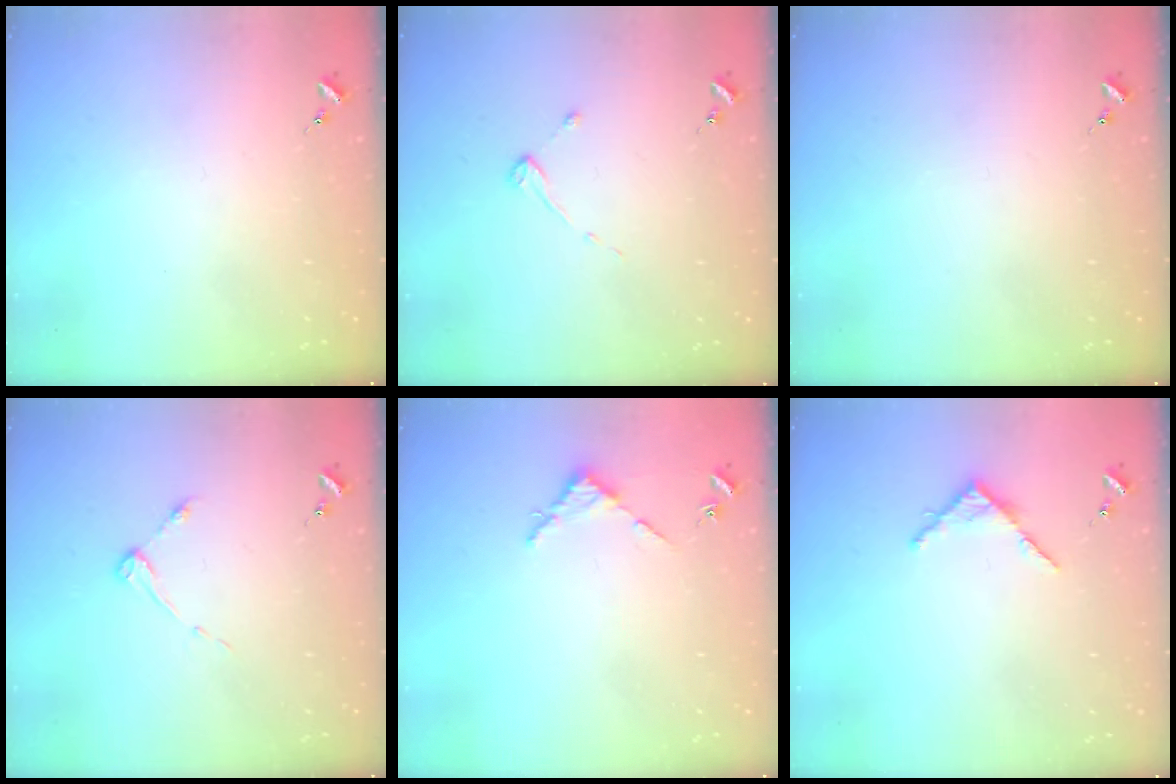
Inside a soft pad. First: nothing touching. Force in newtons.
{"total": 2.7, "press": 2.7, "slide": 0.3}
{"total": 0.0}
{"total": 3.7, "press": 3.7, "slide": 0.5}
{"total": 2.7, "press": 2.7, "slide": 0.3}
{"total": 4.9, "press": 4.9, "slide": 0.5}